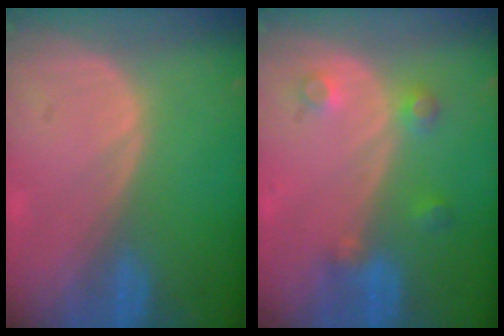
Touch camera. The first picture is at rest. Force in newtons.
{"total": 3.5, "press": 3.3, "slide": 1.3}